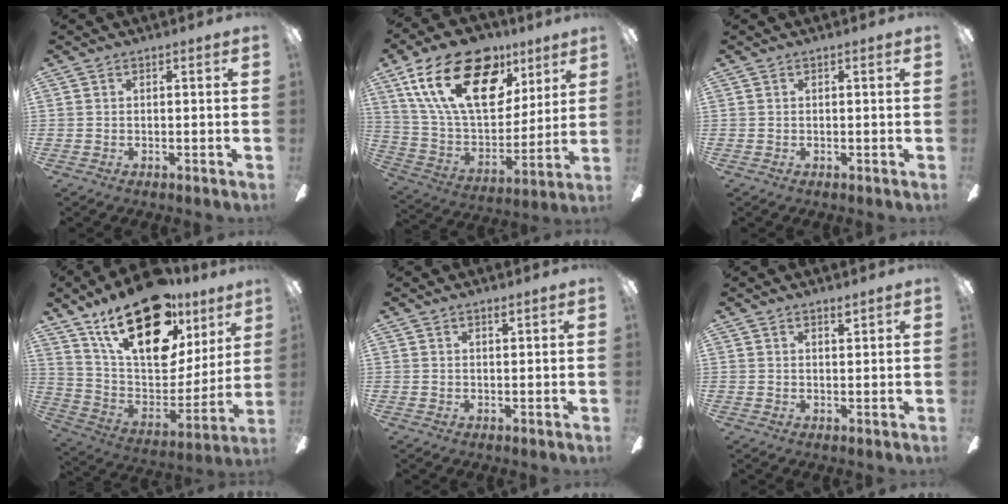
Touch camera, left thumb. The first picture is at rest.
{"total": 26.2, "force": [12.8, 14.9, 17.5], "torque": [-0.323, -0.061, 0.229]}
{"total": 0.0}
{"total": 26.7, "force": [16.5, 12.6, 16.8], "torque": [-0.280, -0.097, 0.293]}
{"total": 1.0, "force": [1.0, 0.0, 0.0], "torque": [-0.002, -0.002, 0.018]}
{"total": 2.1, "force": [1.8, 1.0, 0.5], "torque": [0.005, -0.009, 0.029]}